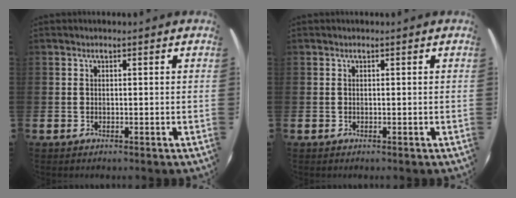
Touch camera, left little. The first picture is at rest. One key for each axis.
{"total": 0.0}